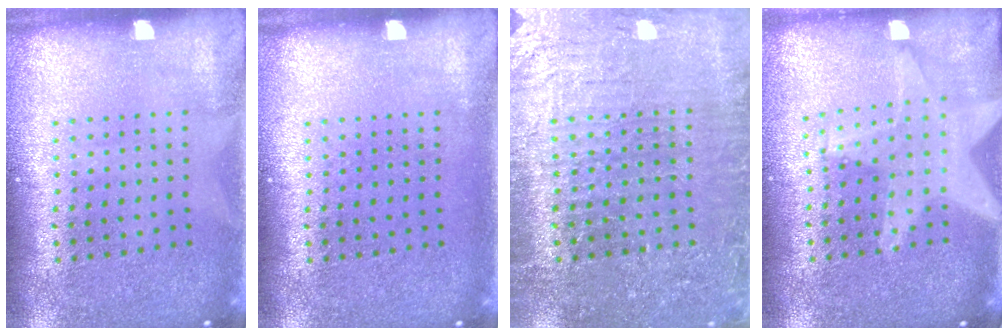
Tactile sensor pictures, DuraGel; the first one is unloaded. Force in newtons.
{"total": 0.0}
{"total": 3.9, "press": 3.7, "slide": 1.0}
{"total": 1.3, "press": 1.3, "slide": 0.5}